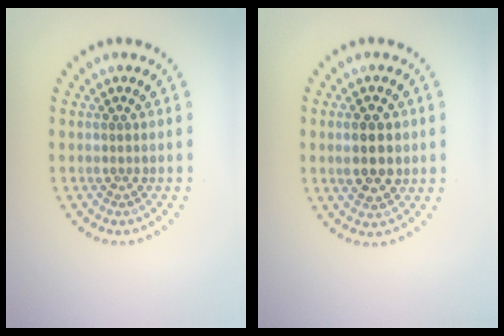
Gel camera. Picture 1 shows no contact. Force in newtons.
{"total": 3.4, "press": 3.4, "slide": 0.1}